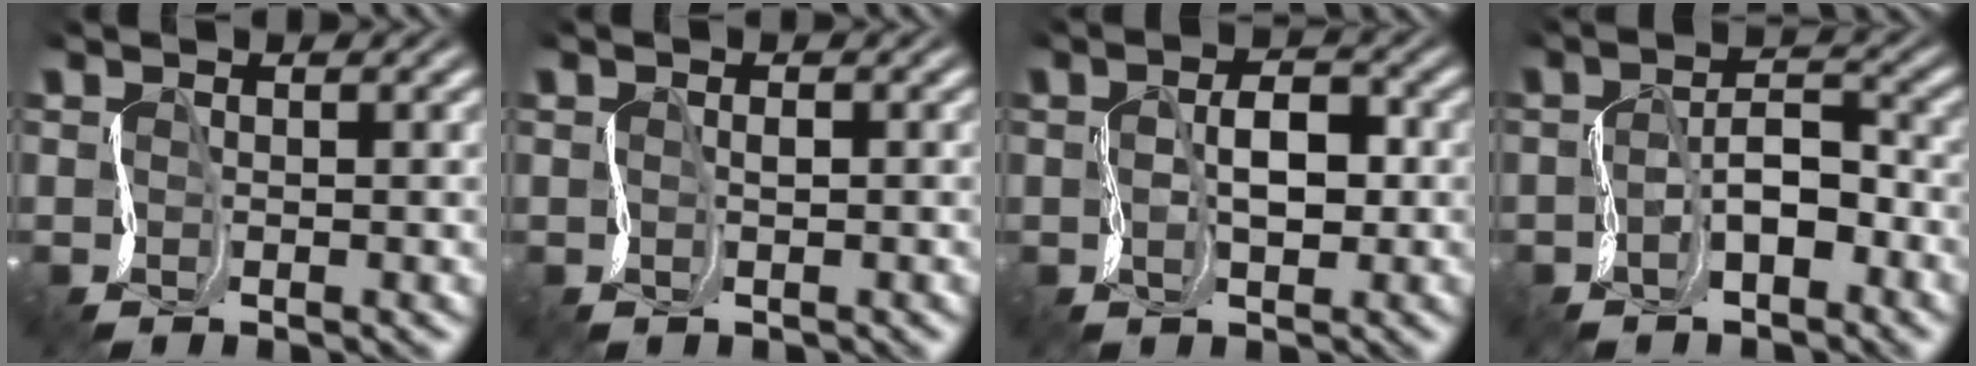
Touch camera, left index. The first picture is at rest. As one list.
[{"total": 1.1, "force": [0.3, -0.5, -0.9], "torque": [0.000, 0.005, 0.006]}, {"total": 1.6, "force": [0.5, 0.8, 1.3], "torque": [-0.043, 0.010, 0.010]}, {"total": 1.6, "force": [-1.2, 0.7, 0.9], "torque": [-0.037, 0.014, -0.026]}]